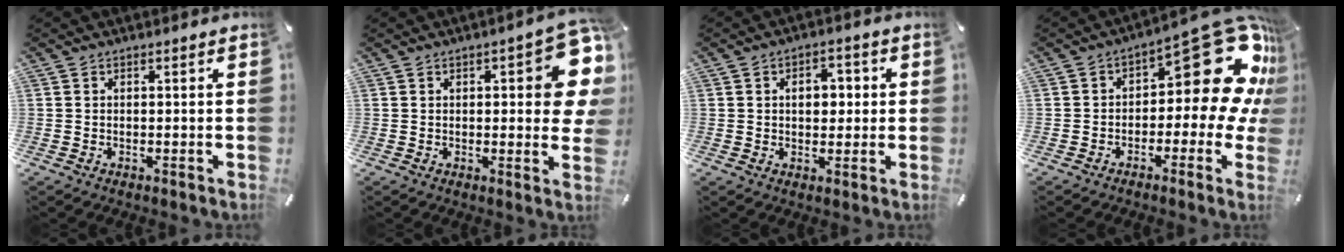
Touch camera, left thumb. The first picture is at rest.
{"total": 13.3, "force": [3.7, 5.2, 11.7], "torque": [-0.135, -0.023, 0.061]}
{"total": 5.4, "force": [0.4, 3.8, 3.7], "torque": [-0.037, -0.004, -0.005]}
{"total": 21.6, "force": [7.9, 10.3, 17.2], "torque": [-0.195, -0.059, 0.135]}